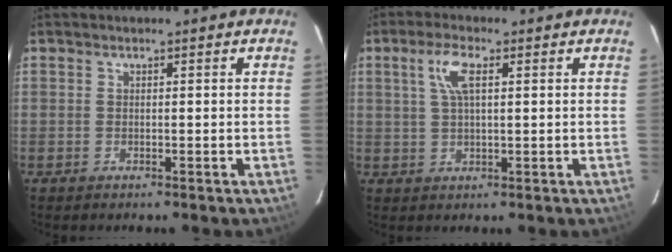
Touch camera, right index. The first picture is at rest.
{"total": 5.3, "force": [1.8, 2.9, 4.1], "torque": [-0.076, 0.015, 0.033]}